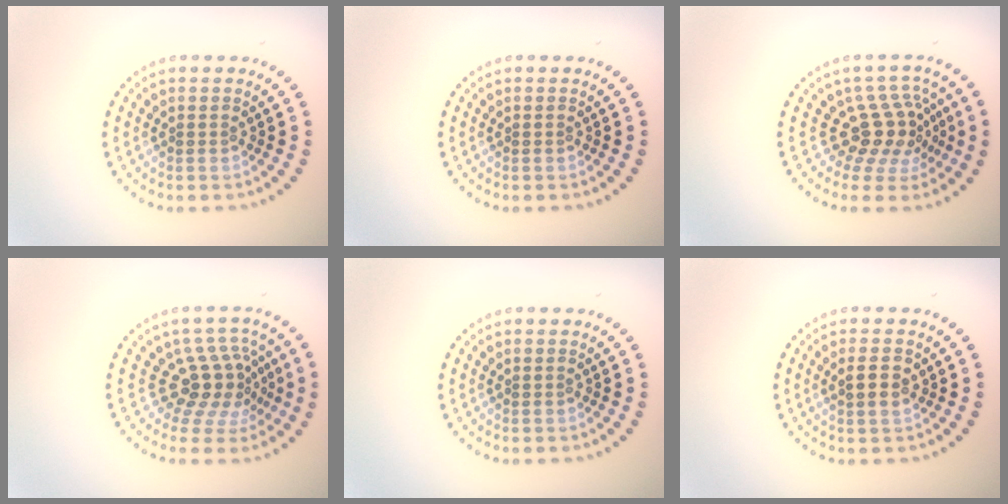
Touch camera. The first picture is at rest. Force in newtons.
{"total": 0.0}
{"total": 4.1, "press": 2.9, "slide": 2.9}
{"total": 4.4, "press": 3.1, "slide": 3.1}
{"total": 0.0}
{"total": 2.3, "press": 2.3, "slide": 0.6}